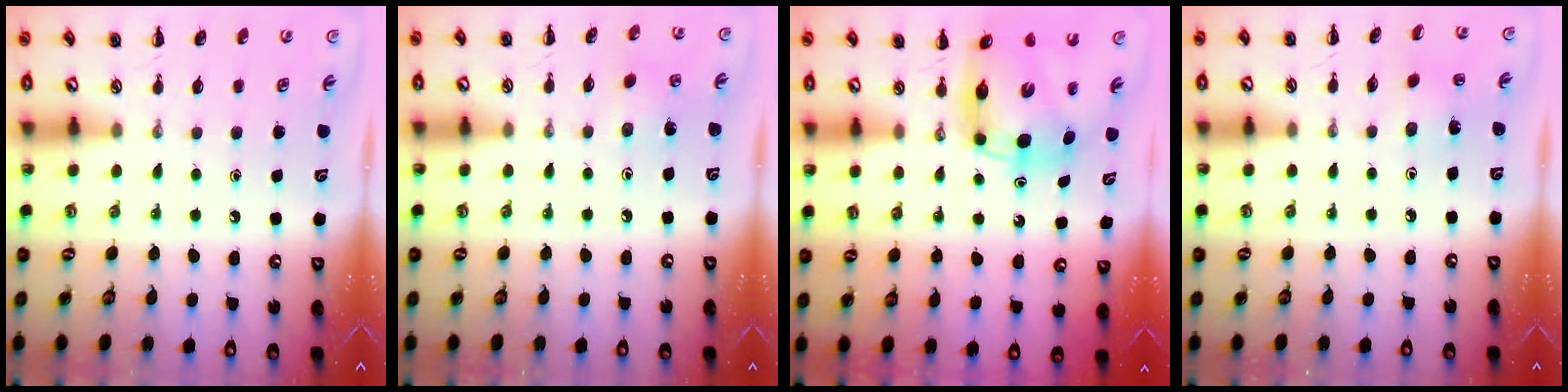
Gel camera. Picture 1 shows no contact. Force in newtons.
{"total": 2.7, "press": 2.6, "slide": 0.9}
{"total": 7.8, "press": 7.5, "slide": 2.0}
{"total": 1.9, "press": 1.8, "slide": 0.7}